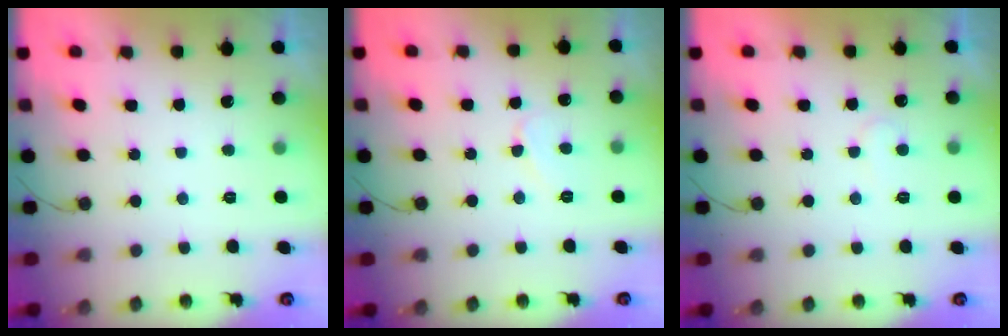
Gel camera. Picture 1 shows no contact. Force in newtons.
{"total": 4.7, "press": 4.6, "slide": 0.5}
{"total": 5.4, "press": 5.4, "slide": 0.4}